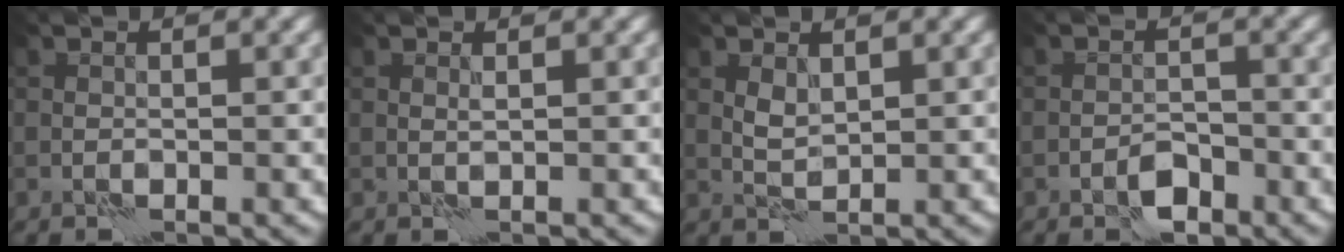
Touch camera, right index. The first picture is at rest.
{"total": 0.5, "force": [0.4, -0.3, 0.1], "torque": [-0.007, -0.002, 0.008]}
{"total": 1.3, "force": [0.9, 0.4, 0.8], "torque": [-0.021, -0.002, 0.020]}
{"total": 2.0, "force": [-1.5, 0.8, 1.0], "torque": [-0.012, 0.005, -0.028]}